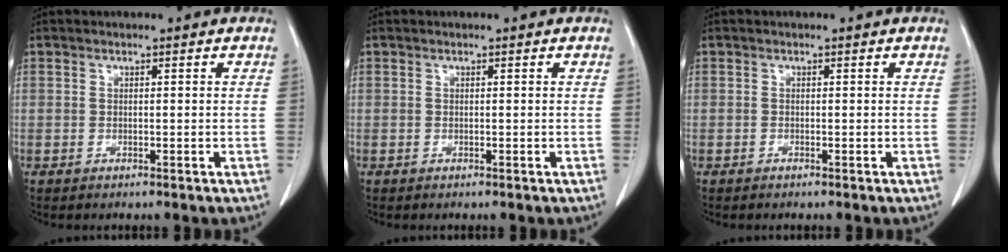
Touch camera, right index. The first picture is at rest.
{"total": 0.0}
{"total": 0.0}